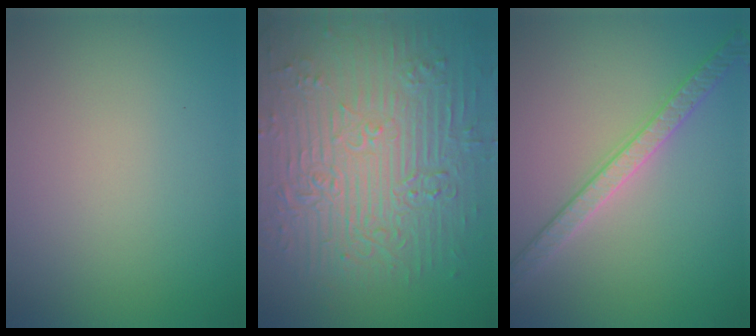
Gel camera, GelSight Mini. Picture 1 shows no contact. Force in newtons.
{"total": 11.8, "press": 7.8, "slide": 8.8}
{"total": 3.3, "press": 3.3, "slide": 0.3}